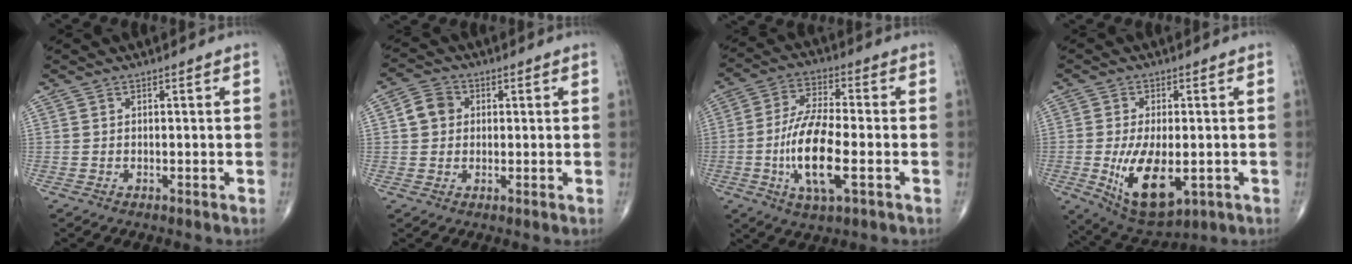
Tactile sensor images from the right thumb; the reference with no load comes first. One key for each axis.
{"total": 4.6, "fx": 0.7, "fy": 3.9, "fz": 2.2, "tx": -0.030, "ty": 0.008, "tz": 0.006}
{"total": 13.7, "fx": -3.4, "fy": 4.6, "fz": 12.5, "tx": -0.248, "ty": 0.010, "tz": -0.063}
{"total": 12.7, "fx": -2.7, "fy": 6.3, "fz": 10.7, "tx": -0.179, "ty": -0.015, "tz": -0.027}